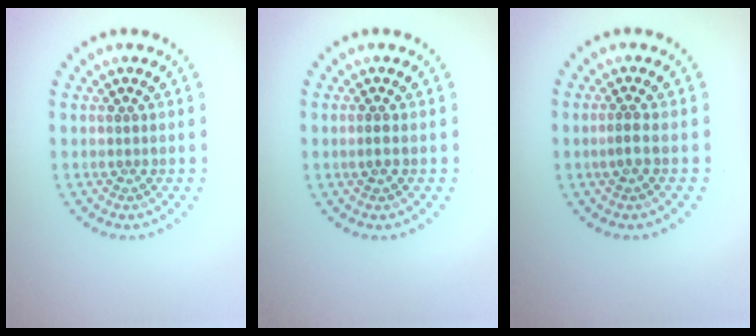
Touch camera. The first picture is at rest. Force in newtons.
{"total": 0.7, "press": 0.7, "slide": 0.2}
{"total": 1.0, "press": 0.8, "slide": 0.5}